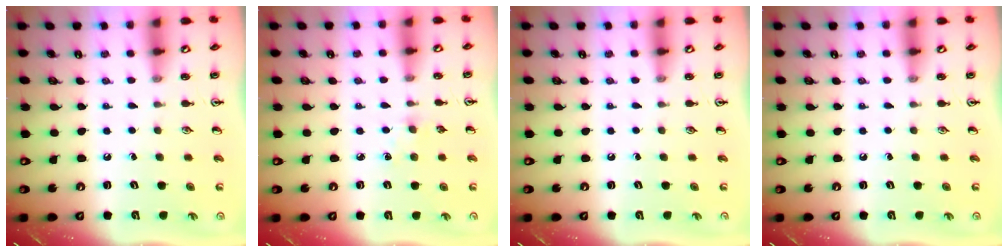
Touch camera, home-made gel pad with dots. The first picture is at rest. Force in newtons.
{"total": 3.1, "press": 3.1, "slide": 0.5}
{"total": 0.0}
{"total": 0.0}